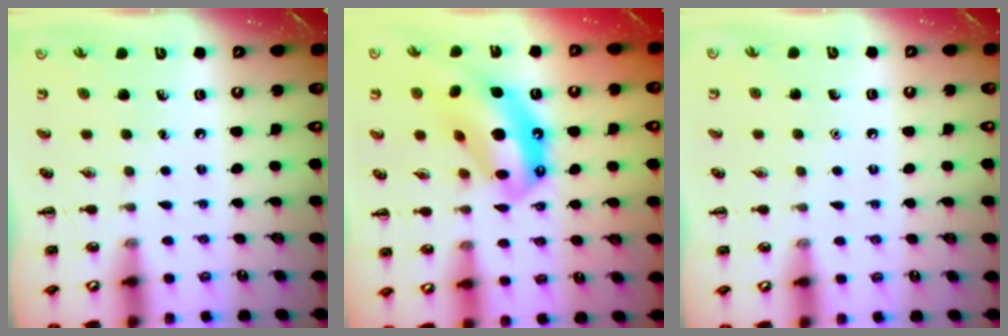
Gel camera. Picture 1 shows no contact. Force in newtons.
{"total": 14.1, "press": 13.5, "slide": 4.0}
{"total": 1.5, "press": 1.5, "slide": 0.1}